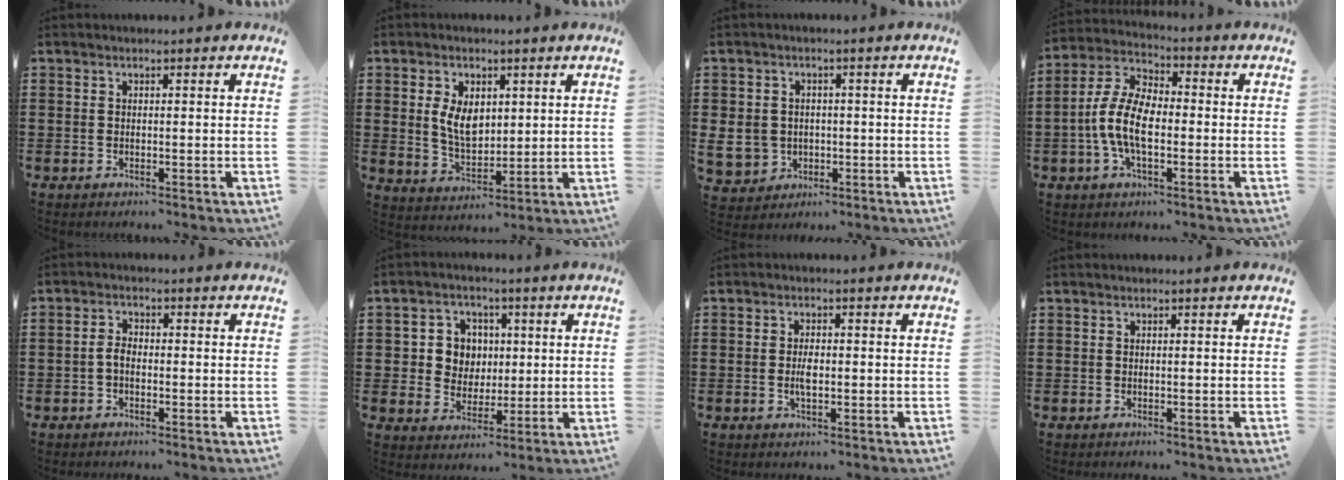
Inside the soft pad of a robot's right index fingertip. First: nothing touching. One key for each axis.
{"total": 6.0, "fx": 1.5, "fy": 3.6, "fz": 4.6, "tx": -0.097, "ty": 0.005, "tz": 0.023}
{"total": 4.9, "fx": -0.7, "fy": 4.6, "fz": 1.5, "tx": -0.058, "ty": 0.005, "tz": -0.013}
{"total": 8.8, "fx": -2.0, "fy": 4.3, "fz": 7.4, "tx": -0.184, "ty": -0.007, "tz": -0.047}
{"total": 2.2, "fx": -0.7, "fy": 1.3, "fz": 1.7, "tx": -0.049, "ty": -0.004, "tz": -0.017}
{"total": 5.5, "fx": 0.8, "fy": 5.2, "fz": 1.6, "tx": -0.057, "ty": 0.018, "tz": 0.013}
{"total": 2.7, "fx": -0.3, "fy": 1.1, "fz": 2.5, "tx": -0.054, "ty": -0.003, "tz": -0.008}
{"total": 0.0}